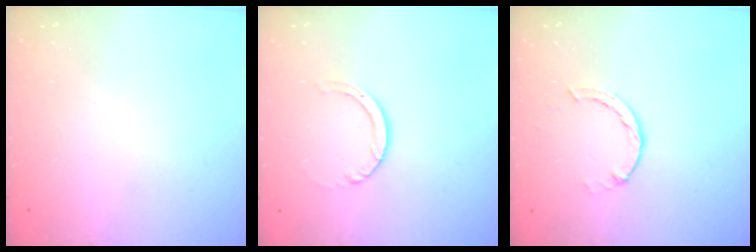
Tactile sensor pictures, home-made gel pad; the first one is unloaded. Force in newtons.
{"total": 4.0, "press": 4.0, "slide": 0.2}
{"total": 1.8, "press": 1.8, "slide": 0.2}